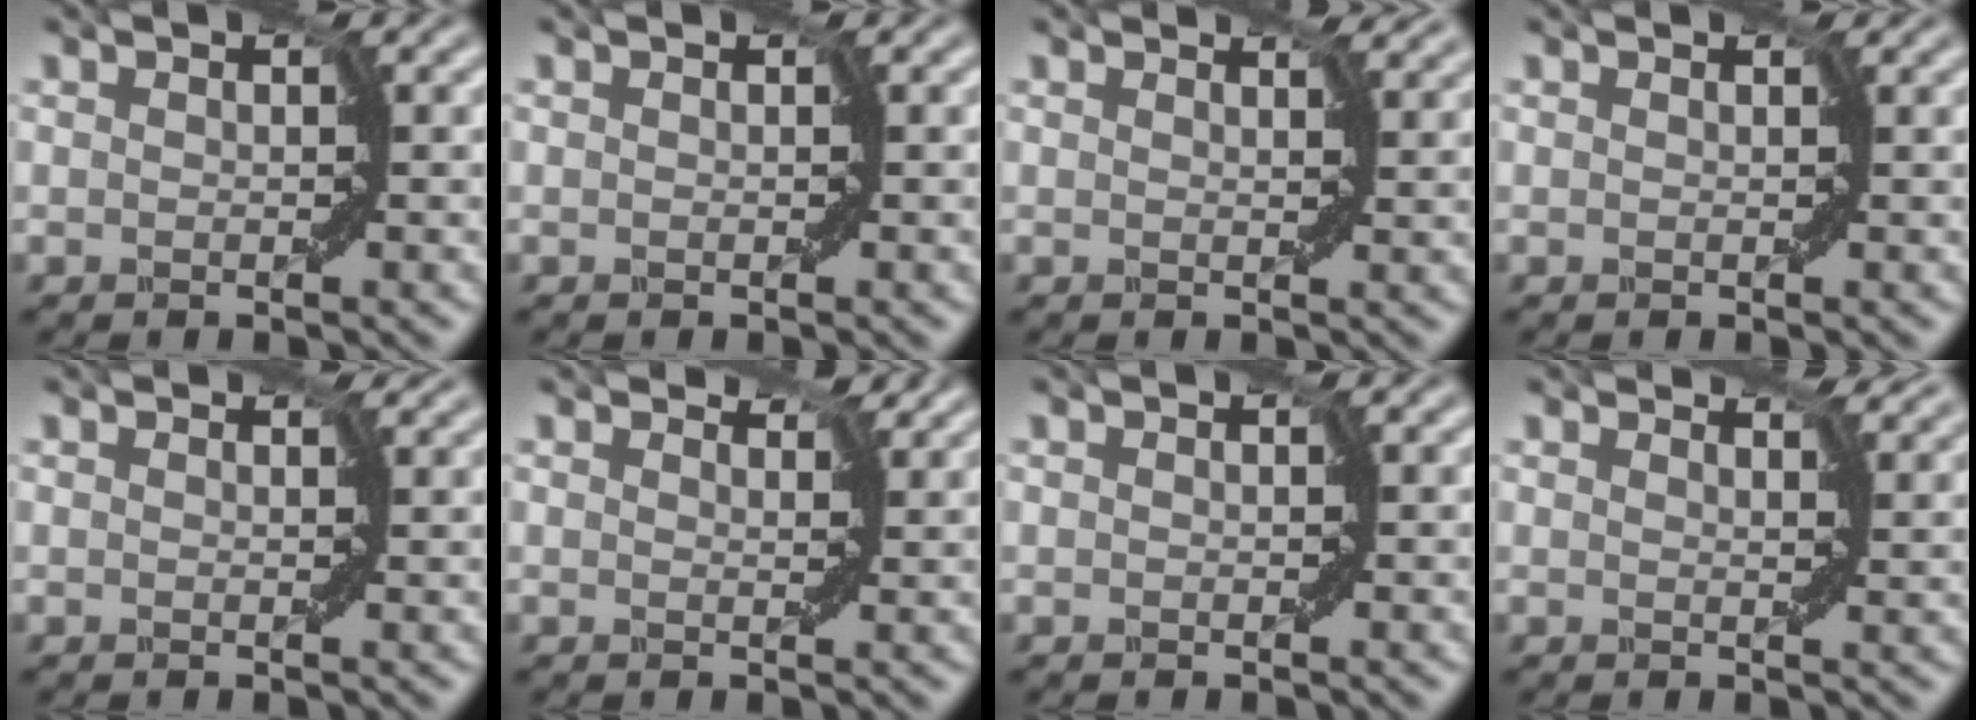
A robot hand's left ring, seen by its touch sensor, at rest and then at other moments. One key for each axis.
{"total": 0.0}
{"total": 1.7, "fx": 1.3, "fy": 0.6, "fz": 0.8, "tx": -0.024, "ty": -0.003, "tz": 0.018}
{"total": 0.0}
{"total": 0.6, "fx": 0.5, "fy": 0.3, "fz": 0.2, "tx": -0.008, "ty": -0.002, "tz": 0.006}
{"total": 1.5, "fx": 1.2, "fy": 0.7, "fz": 0.6, "tx": -0.017, "ty": -0.001, "tz": 0.018}
{"total": 0.0}
{"total": 2.4, "fx": 1.9, "fy": 0.8, "fz": 1.2, "tx": -0.032, "ty": -0.006, "tz": 0.027}